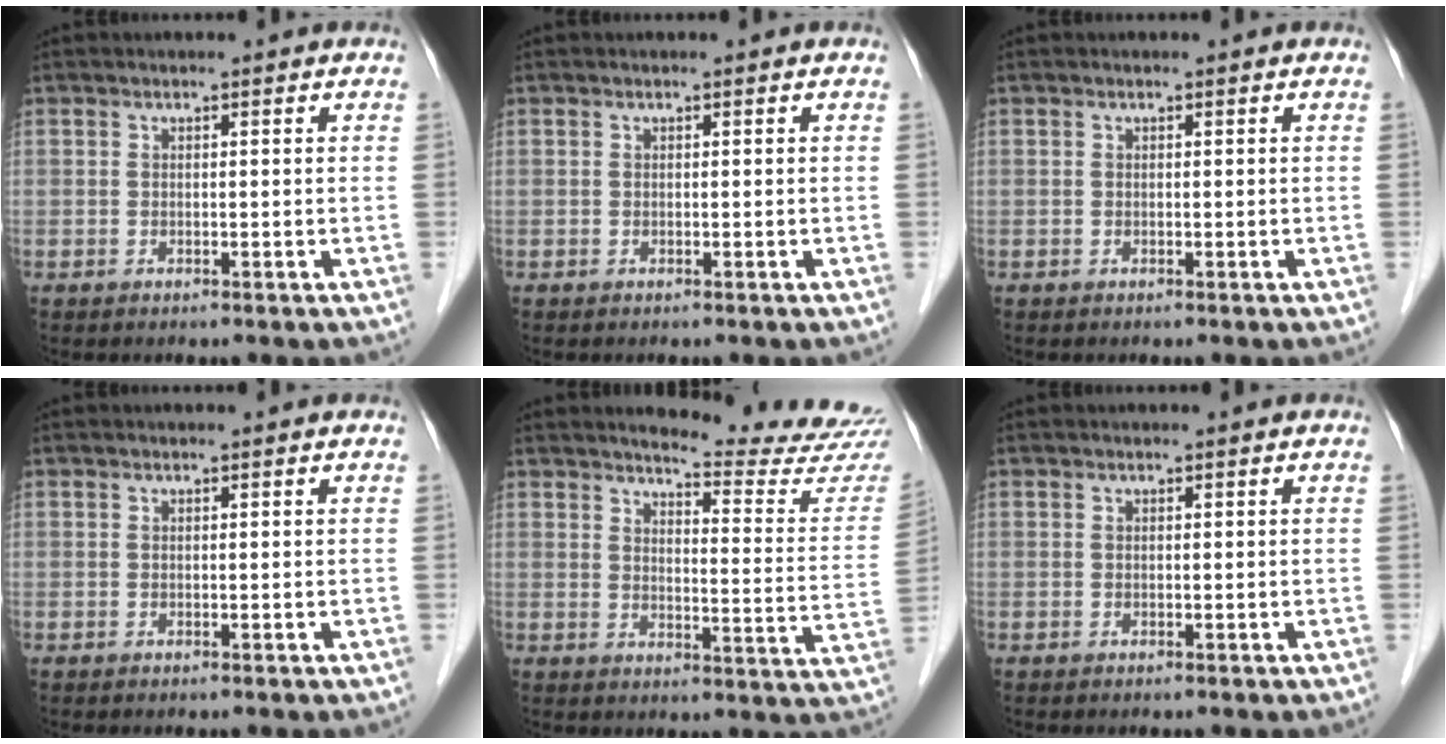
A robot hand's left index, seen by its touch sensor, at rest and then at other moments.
{"total": 0.0}
{"total": 0.0}
{"total": 0.0}
{"total": 15.0, "force": [14.7, -0.8, 3.2], "torque": [-0.038, -0.111, 0.158]}
{"total": 0.0}